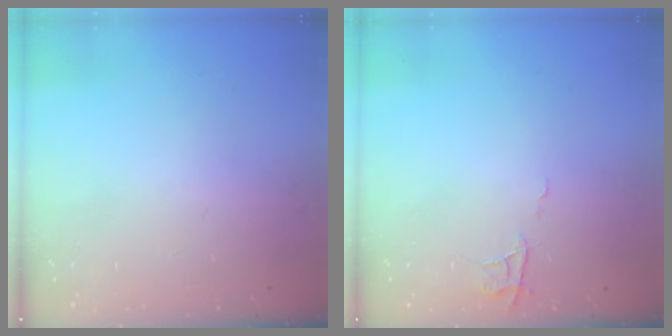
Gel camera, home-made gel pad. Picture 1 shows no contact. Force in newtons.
{"total": 4.9, "press": 4.9, "slide": 0.4}